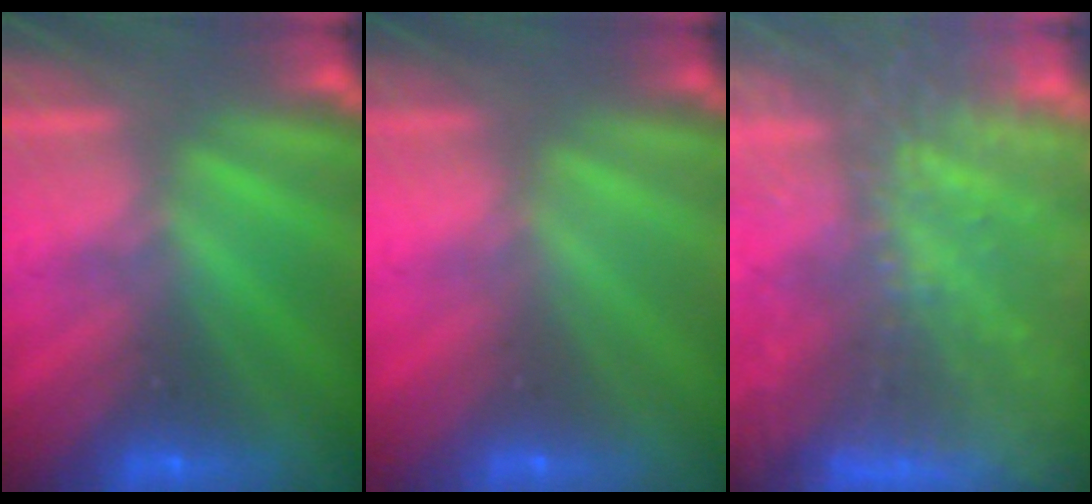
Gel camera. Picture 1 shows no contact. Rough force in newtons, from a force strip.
{"total": 3.3}
{"total": 5.6}